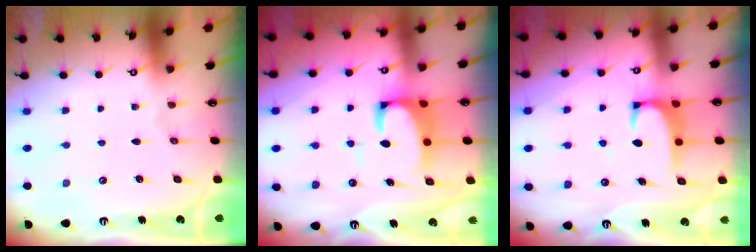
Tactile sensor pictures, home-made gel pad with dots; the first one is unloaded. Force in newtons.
{"total": 5.0, "press": 4.7, "slide": 1.4}
{"total": 2.1, "press": 2.0, "slide": 0.3}